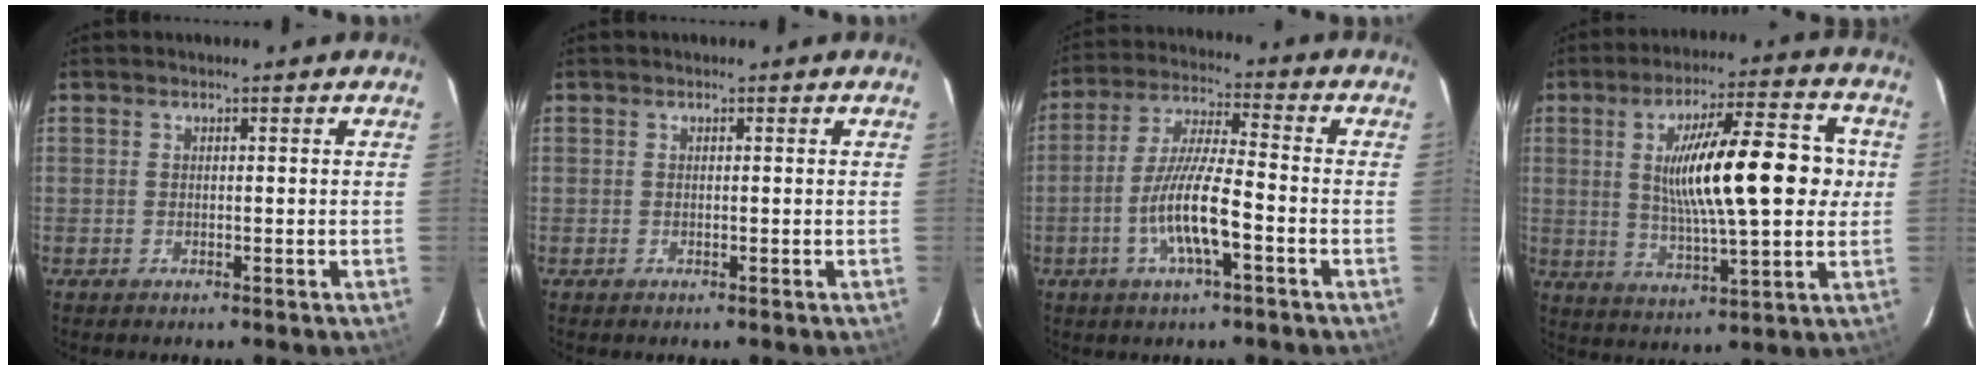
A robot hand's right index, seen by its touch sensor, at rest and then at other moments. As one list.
[{"total": 0.0}, {"total": 11.0, "force": [-4.2, 1.5, 10.0], "torque": [-0.202, -0.003, -0.079]}, {"total": 16.9, "force": [1.9, 3.7, 16.4], "torque": [-0.272, 0.010, 0.033]}]